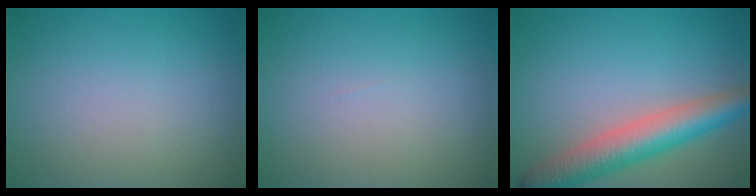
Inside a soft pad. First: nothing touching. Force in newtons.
{"total": 0.0}
{"total": 6.2, "press": 6.2, "slide": 0.2}